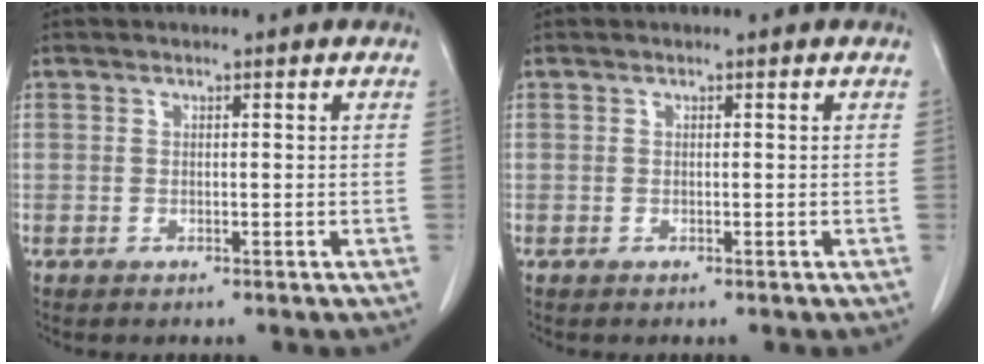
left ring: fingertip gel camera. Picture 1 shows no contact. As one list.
[{"total": 0.0}]